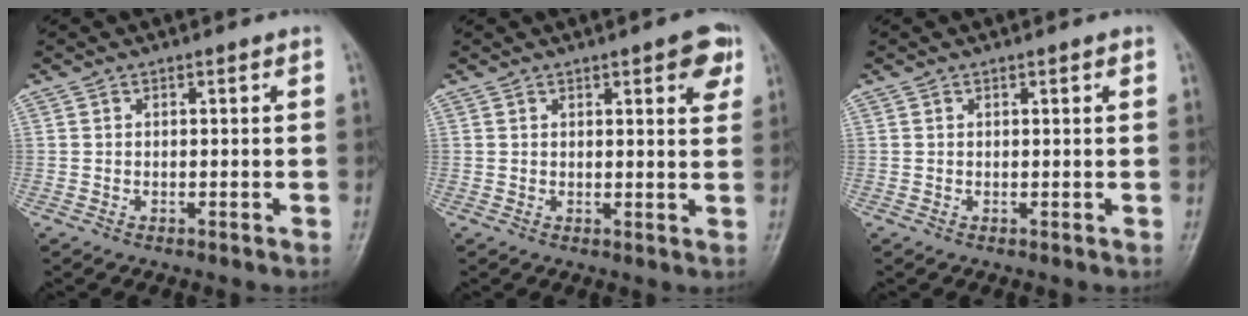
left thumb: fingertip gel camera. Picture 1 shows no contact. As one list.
[{"total": 5.4, "force": [2.7, 1.6, 4.4], "torque": [-0.039, -0.009, 0.028]}, {"total": 0.7, "force": [0.4, 0.1, 0.5], "torque": [-0.006, 0.000, 0.005]}]